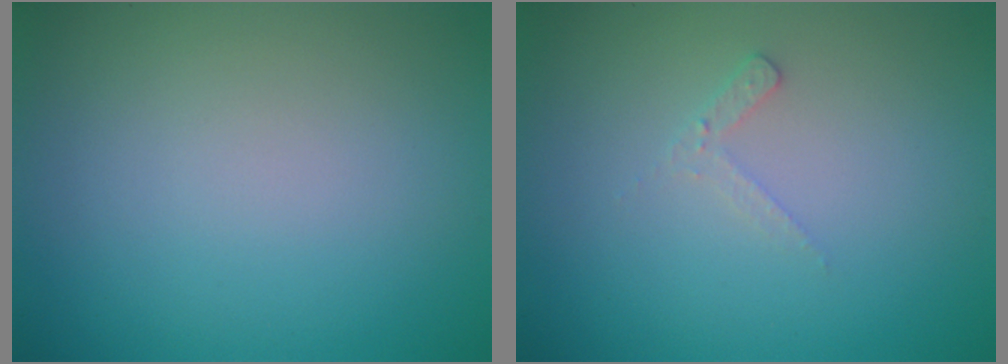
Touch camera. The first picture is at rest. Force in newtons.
{"total": 1.2, "press": 1.1, "slide": 0.3}